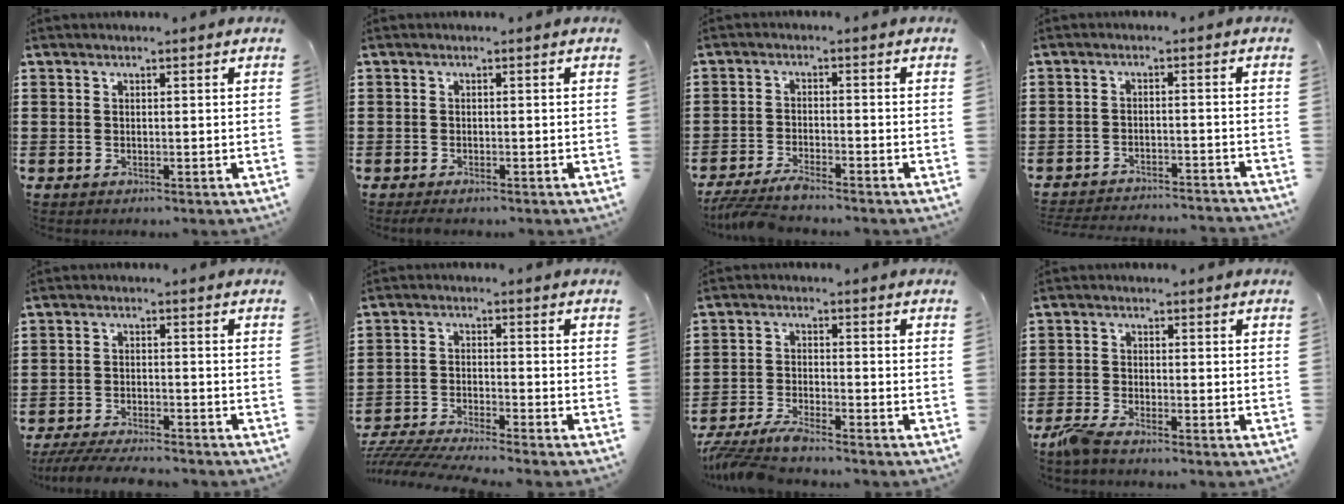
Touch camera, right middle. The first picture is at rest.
{"total": 0.6, "force": [-0.5, 0.2, 0.3], "torque": [-0.007, -0.004, -0.010]}
{"total": 3.7, "force": [-3.3, 0.0, 1.6], "torque": [-0.043, -0.012, -0.068]}
{"total": 3.2, "force": [-3.1, -0.1, 0.2], "torque": [-0.007, 0.001, -0.067]}
{"total": 4.3, "force": [-4.2, 0.2, 1.2], "torque": [-0.033, -0.009, -0.087]}
{"total": 4.6, "force": [-4.4, -0.2, 1.1], "torque": [-0.041, -0.015, -0.094]}
{"total": 4.6, "force": [-4.2, 0.1, 1.9], "torque": [-0.055, -0.017, -0.086]}
{"total": 3.0, "force": [-2.4, 0.2, 1.7], "torque": [-0.057, -0.010, -0.054]}